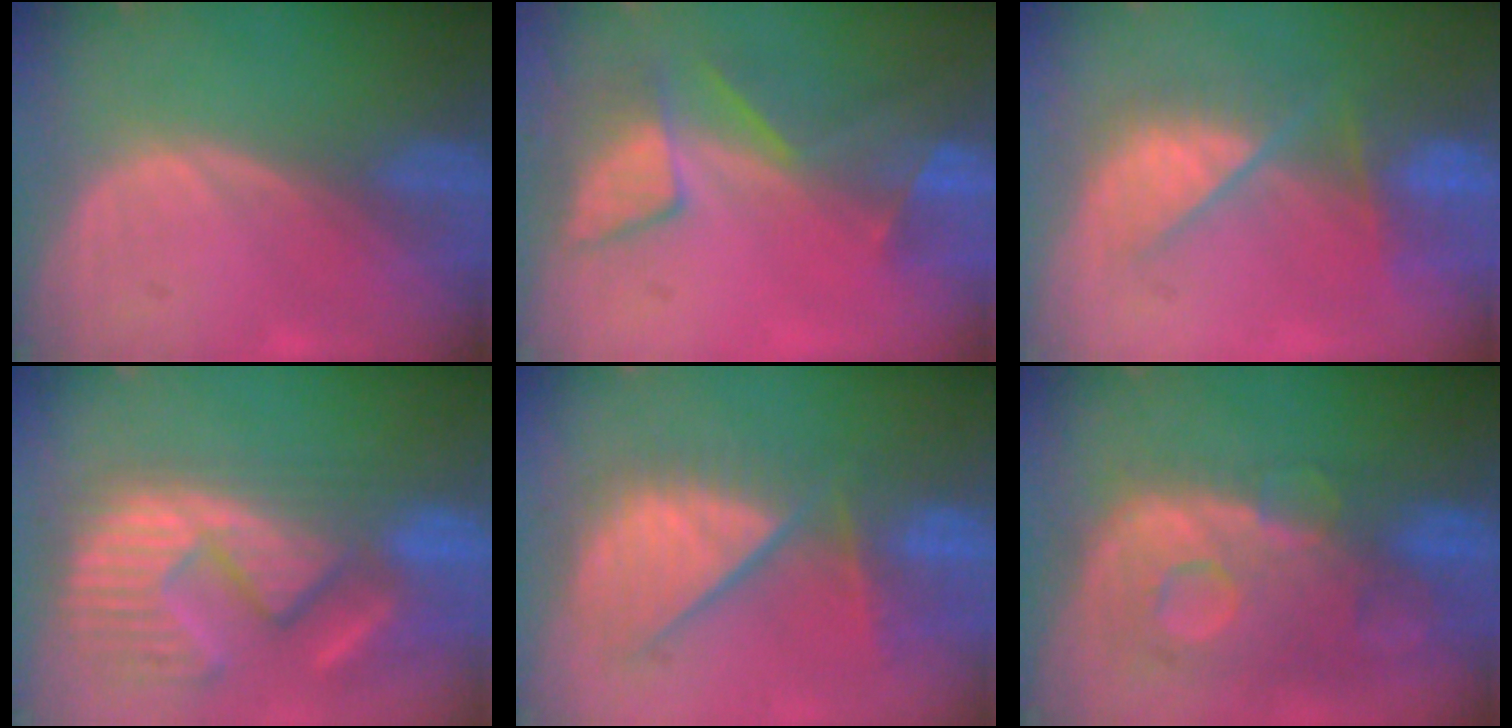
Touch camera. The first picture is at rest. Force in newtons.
{"total": 8.5, "press": 7.2, "slide": 4.5}
{"total": 8.3, "press": 7.4, "slide": 3.8}
{"total": 14.6, "press": 12.4, "slide": 7.8}
{"total": 10.1, "press": 9.5, "slide": 3.5}
{"total": 12.5, "press": 10.3, "slide": 7.0}